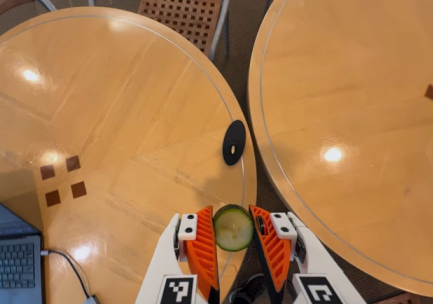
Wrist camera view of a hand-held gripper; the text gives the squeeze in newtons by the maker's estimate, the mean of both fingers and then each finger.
{"total": 8.2, "left": 8.3, "right": 8.1}